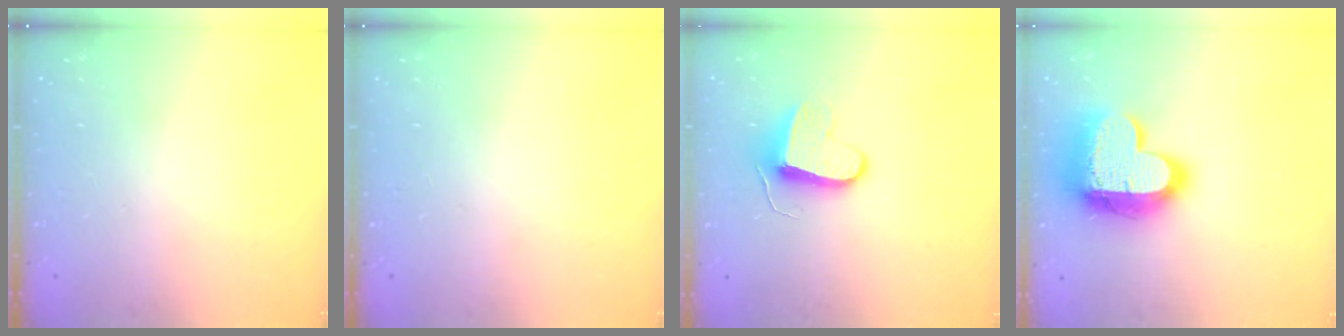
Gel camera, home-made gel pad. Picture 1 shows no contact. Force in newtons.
{"total": 0.0}
{"total": 9.1, "press": 9.1, "slide": 0.7}
{"total": 19.1, "press": 19.0, "slide": 1.5}